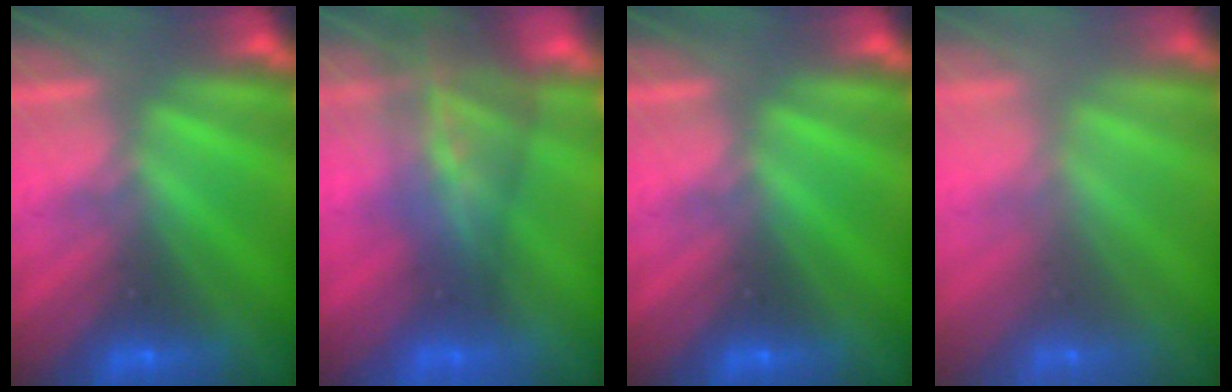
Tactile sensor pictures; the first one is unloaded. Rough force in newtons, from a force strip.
{"total": 7.4}
{"total": 0.0}
{"total": 3.4}